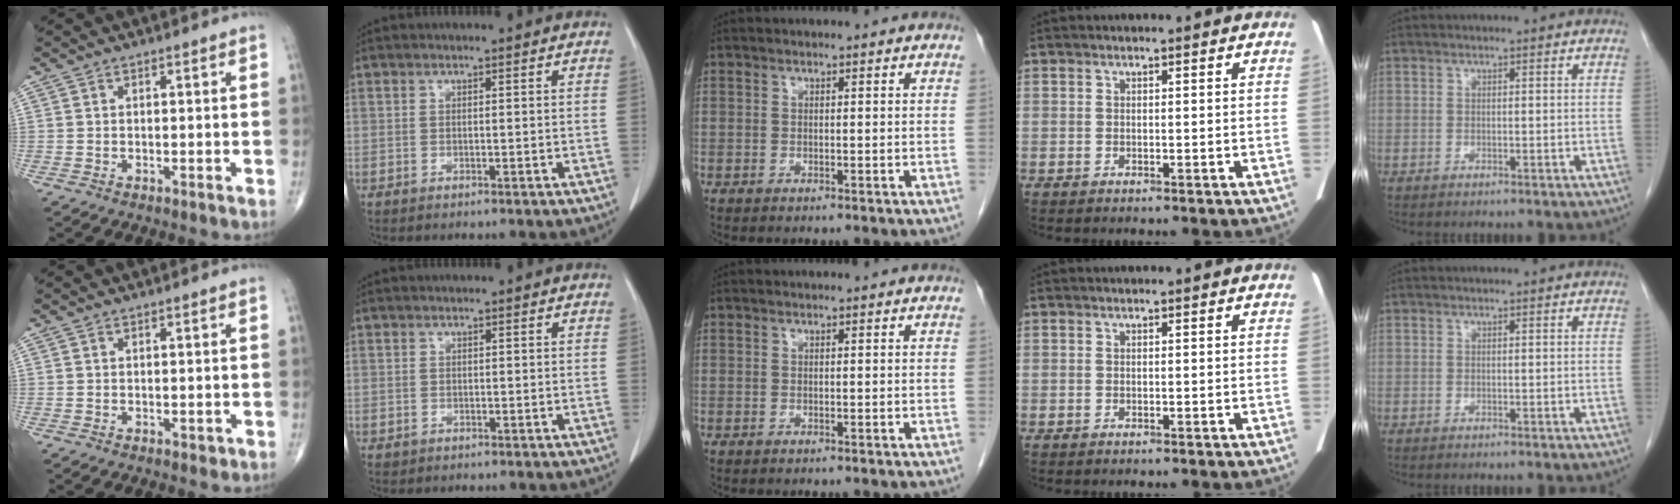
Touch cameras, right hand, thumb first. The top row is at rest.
{"thumb": {"total": 0.7, "force": [-0.1, 0.5, 0.5], "torque": [0.002, 0.001, -0.001]}, "index": {"total": 0.9, "force": [0.0, 0.9, -0.2], "torque": [0.011, 0.005, -0.002]}}